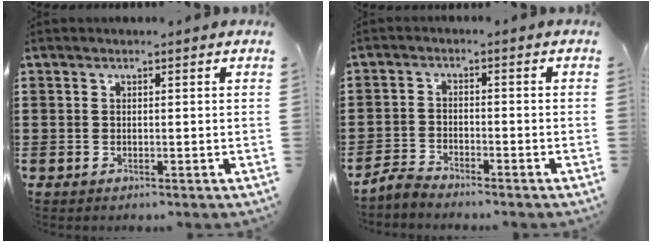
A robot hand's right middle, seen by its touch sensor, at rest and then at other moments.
{"total": 3.2, "force": [-3.2, 0.4, 0.2], "torque": [-0.023, 0.001, -0.071]}